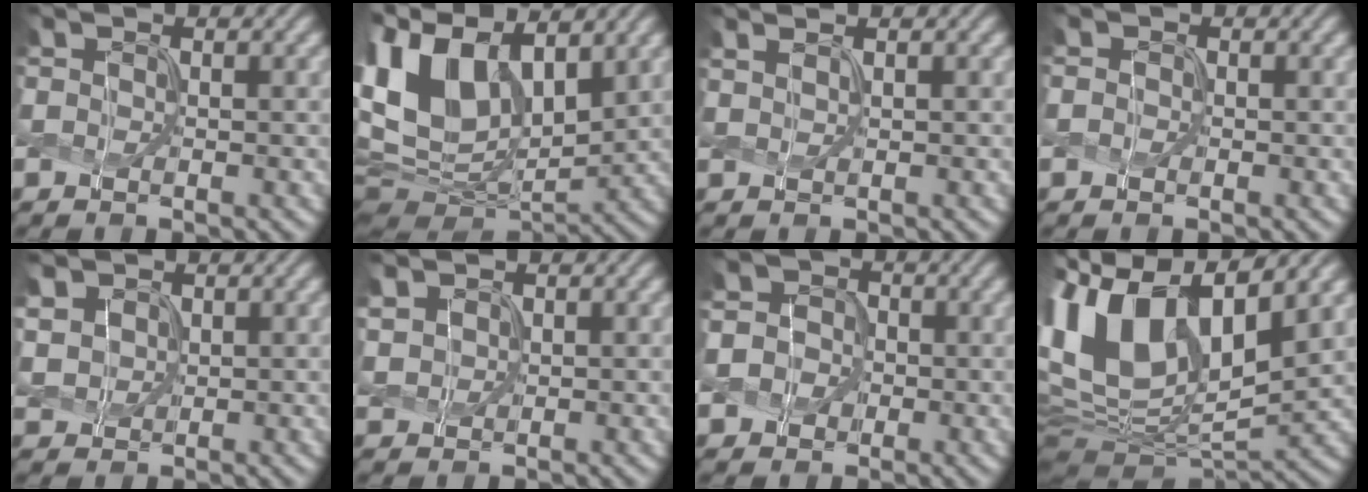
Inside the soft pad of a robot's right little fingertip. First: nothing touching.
{"total": 13.9, "force": [5.6, 7.9, 10.0], "torque": [-0.219, 0.022, 0.099]}
{"total": 2.1, "force": [1.4, 0.7, 1.3], "torque": [-0.019, 0.006, 0.007]}
{"total": 0.6, "force": [-0.2, 0.5, 0.3], "torque": [-0.007, -0.001, -0.006]}
{"total": 2.8, "force": [1.6, 1.9, 1.2], "torque": [-0.046, 0.000, 0.039]}
{"total": 1.8, "force": [1.3, 1.1, 0.7], "torque": [-0.027, 0.004, 0.033]}
{"total": 3.9, "force": [-0.3, 3.5, 1.5], "torque": [-0.004, 0.019, -0.027]}
{"total": 14.4, "force": [3.1, 8.0, 11.6], "torque": [-0.241, 0.018, 0.059]}